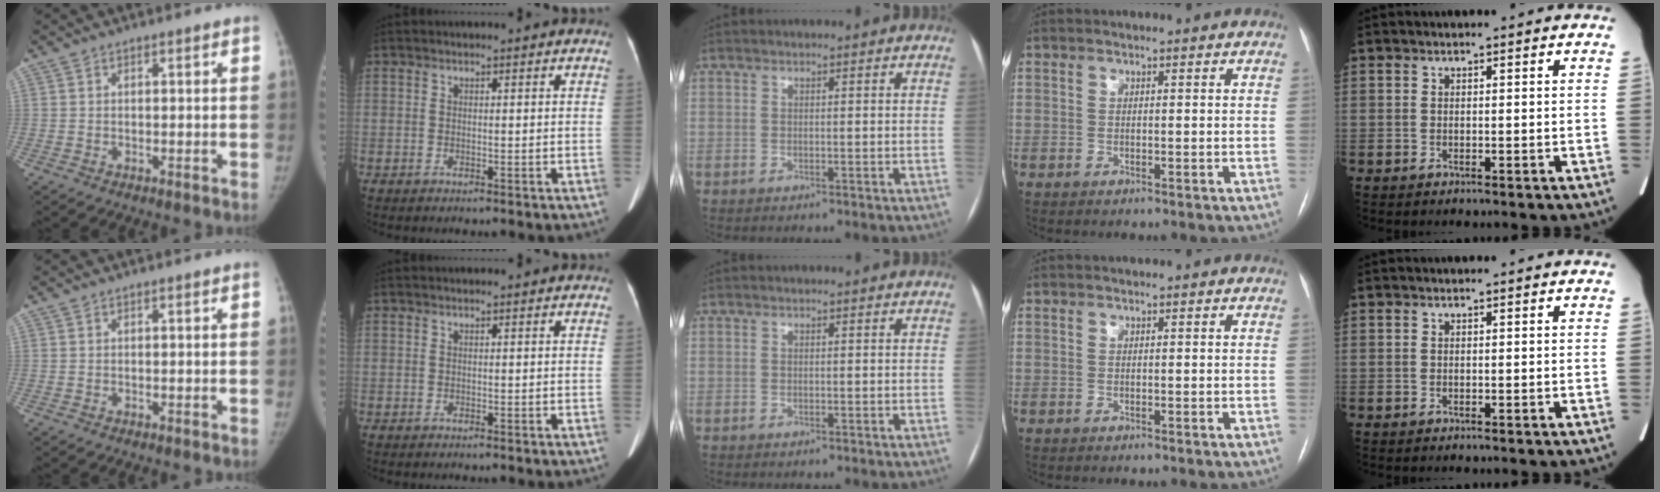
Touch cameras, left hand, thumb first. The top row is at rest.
{}